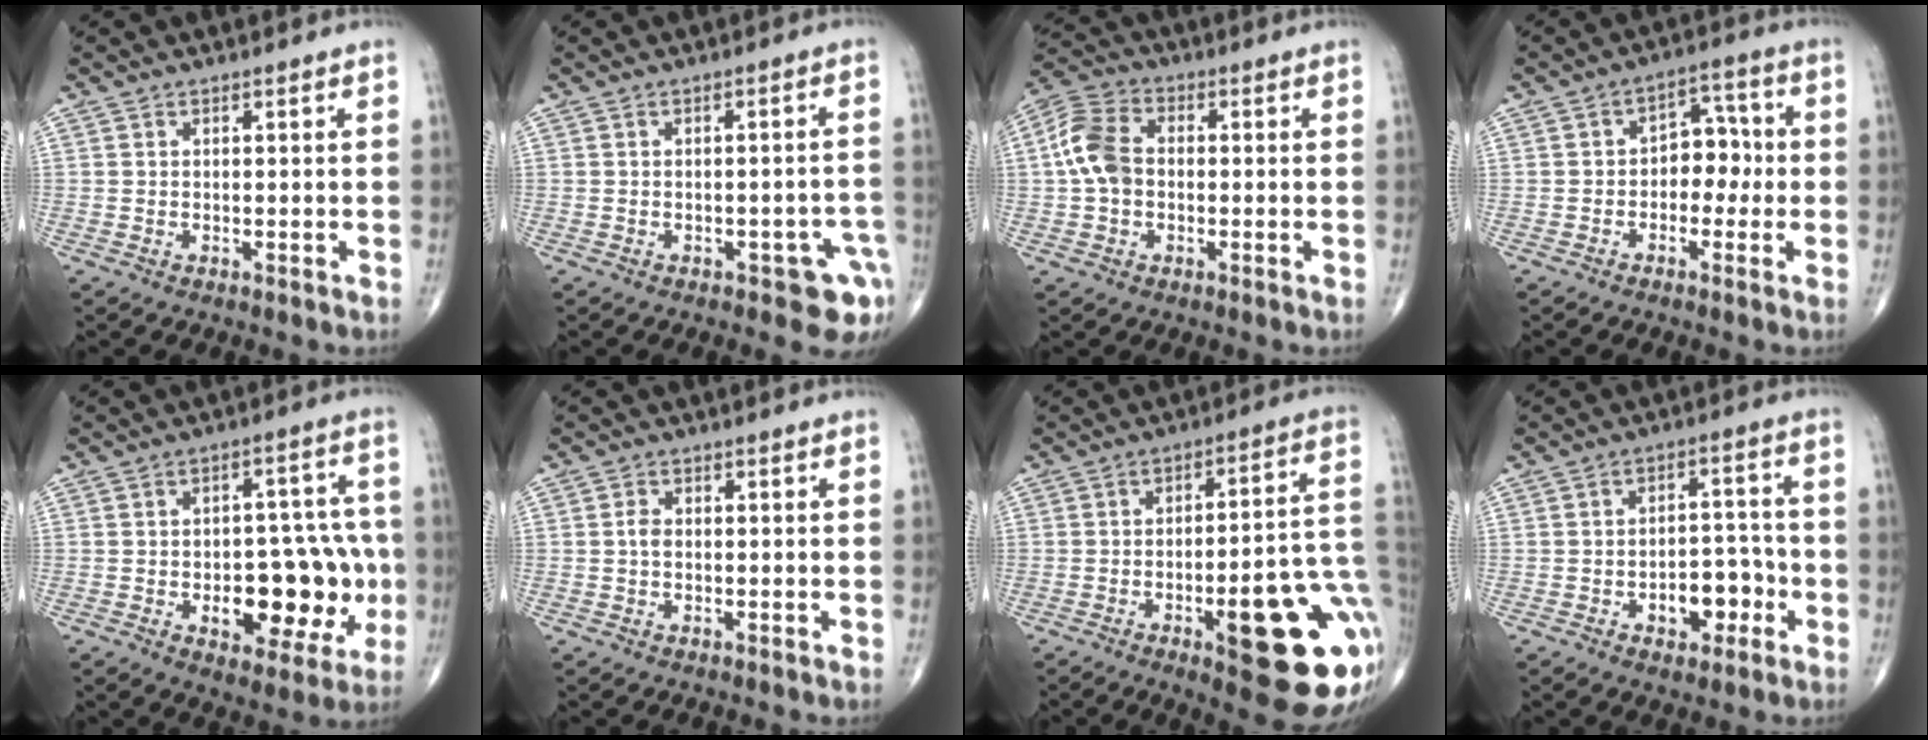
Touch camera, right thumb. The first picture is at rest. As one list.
[{"total": 6.9, "force": [-3.4, 2.9, 5.2], "torque": [-0.039, 0.020, -0.038]}, {"total": 8.9, "force": [-0.1, 6.3, 6.3], "torque": [-0.127, 0.028, -0.013]}, {"total": 6.7, "force": [-0.8, 4.7, 4.7], "torque": [-0.031, 0.031, -0.025]}, {"total": 17.1, "force": [-3.7, 9.3, 13.9], "torque": [-0.137, 0.036, -0.034]}, {"total": 1.7, "force": [-0.1, 1.2, 1.2], "torque": [-0.019, 0.005, -0.004]}, {"total": 23.2, "force": [-6.7, 6.4, 21.2], "torque": [-0.224, 0.020, -0.076]}, {"total": 8.3, "force": [-3.1, 5.0, 5.9], "torque": [-0.054, 0.035, -0.044]}]